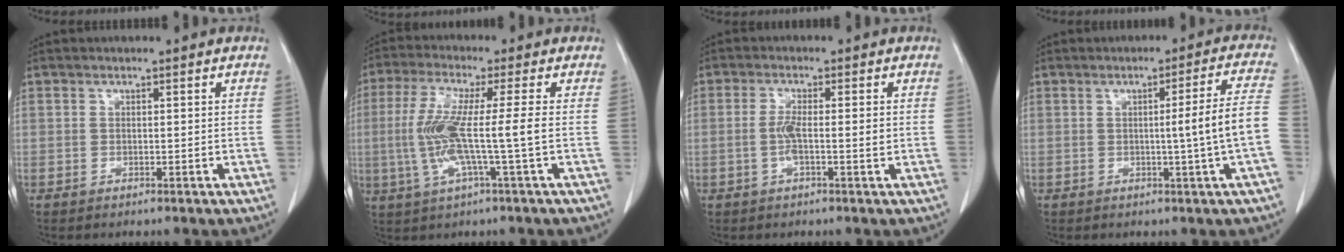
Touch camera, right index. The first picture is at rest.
{"total": 9.7, "force": [-0.9, -0.6, 9.7], "torque": [-0.206, -0.004, -0.022]}
{"total": 3.8, "force": [-0.5, 0.4, 3.7], "torque": [-0.073, 0.000, -0.011]}
{"total": 7.7, "force": [-1.1, -1.8, 7.4], "torque": [-0.098, 0.000, -0.015]}